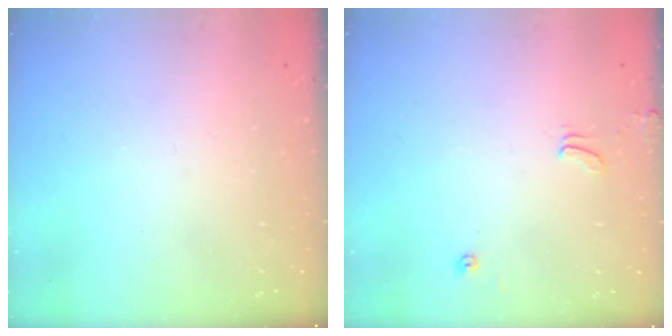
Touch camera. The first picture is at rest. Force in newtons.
{"total": 1.3, "press": 1.2, "slide": 0.4}